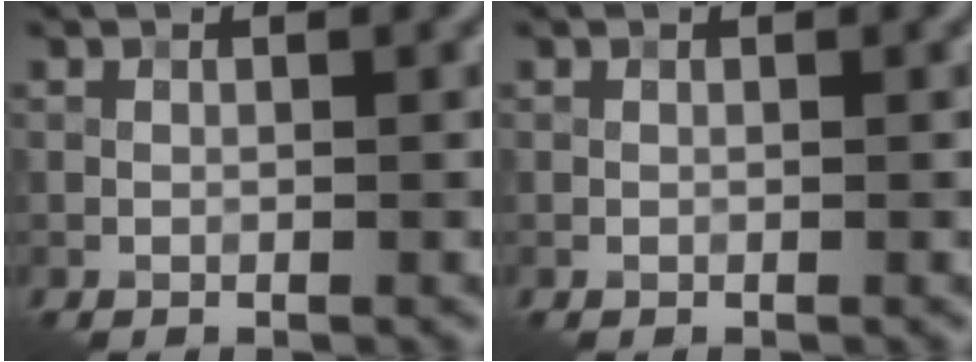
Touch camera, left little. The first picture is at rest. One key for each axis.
{"total": 0.0}